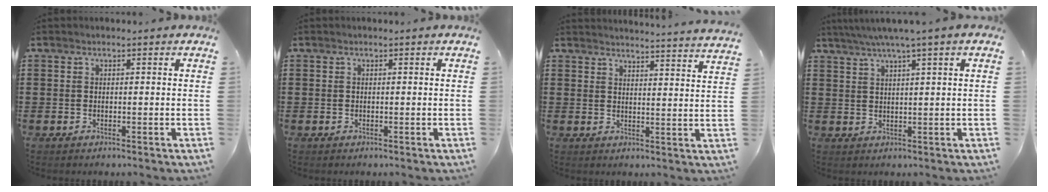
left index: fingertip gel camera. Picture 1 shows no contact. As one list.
[{"total": 0.0}, {"total": 3.3, "force": [3.2, -0.9, 0.1], "torque": [-0.005, -0.026, 0.055]}, {"total": 3.3, "force": [2.0, -0.5, 2.6], "torque": [-0.054, -0.001, 0.032]}]